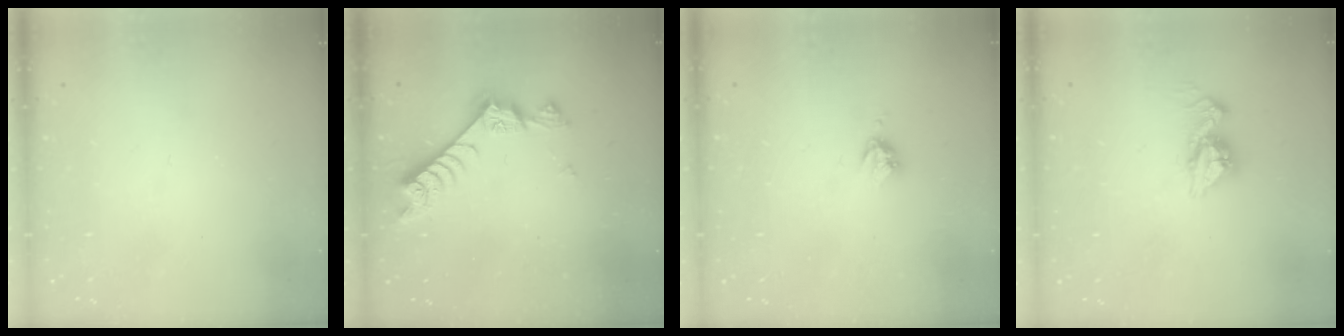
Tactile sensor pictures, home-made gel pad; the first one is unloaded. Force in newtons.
{"total": 7.7, "press": 7.6, "slide": 1.2}
{"total": 3.4, "press": 3.3, "slide": 0.5}
{"total": 9.3, "press": 9.3, "slide": 0.6}